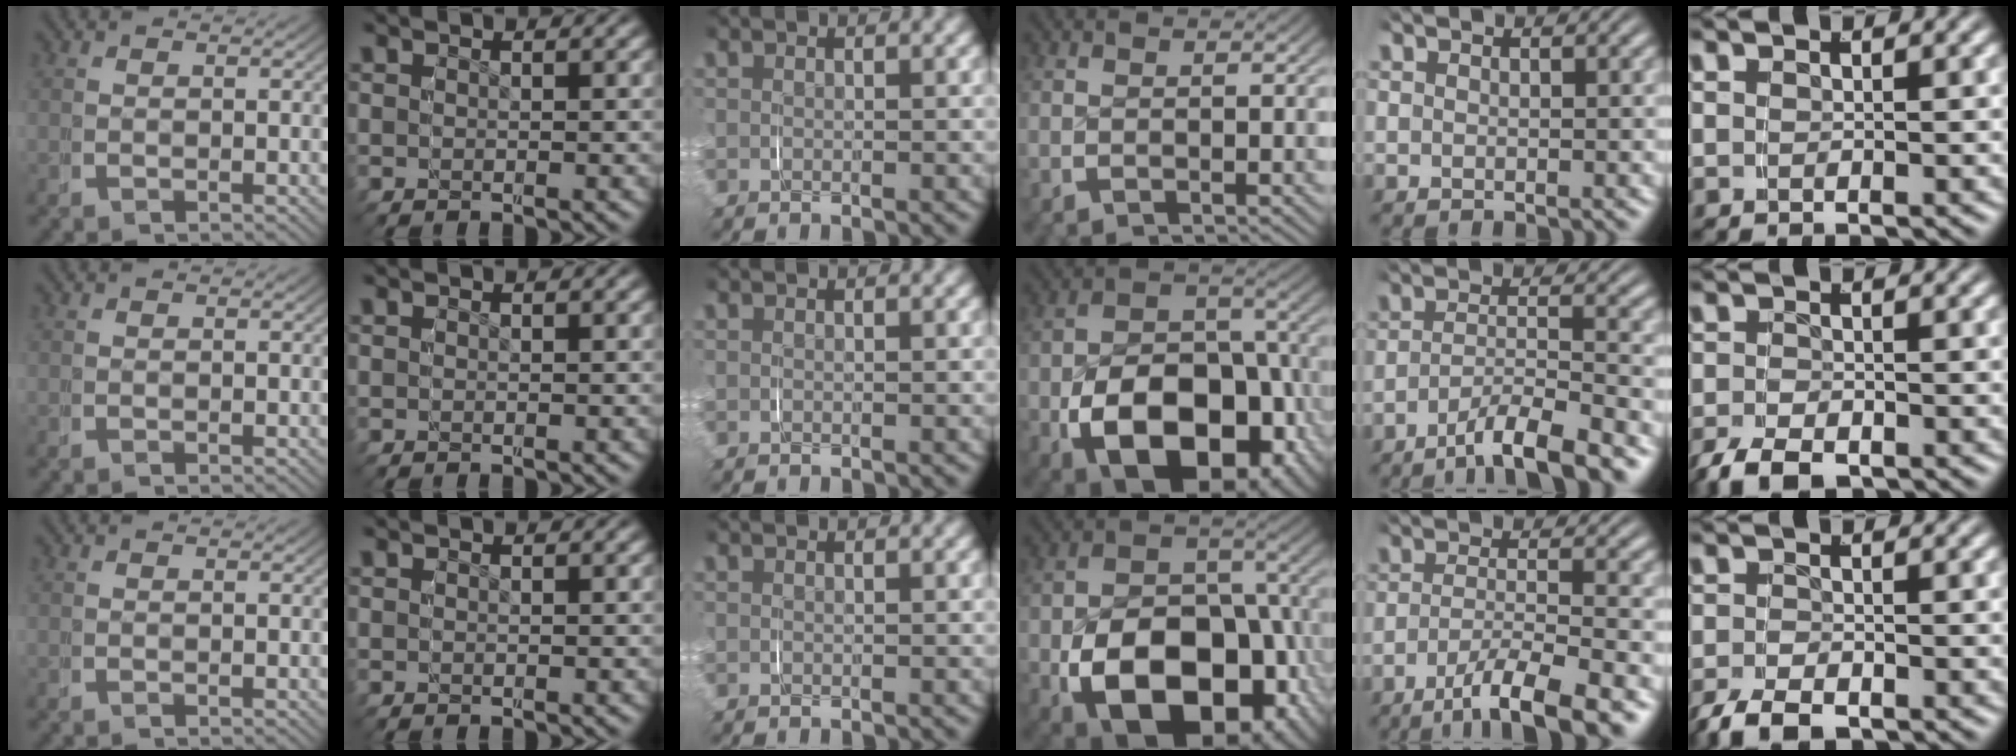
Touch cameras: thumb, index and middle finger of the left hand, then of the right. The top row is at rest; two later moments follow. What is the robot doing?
{"motion": "grasp_and_lifting", "object": "paper plate"}